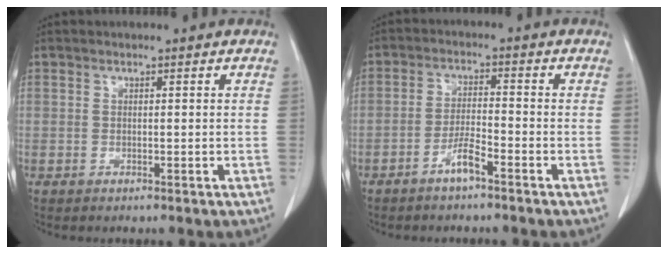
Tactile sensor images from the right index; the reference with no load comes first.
{"total": 3.9, "force": [-2.7, 0.3, 2.7], "torque": [-0.057, 0.002, -0.052]}